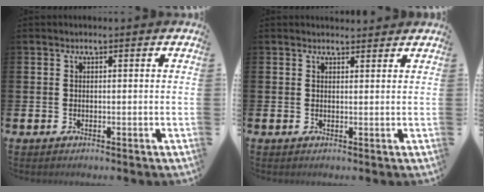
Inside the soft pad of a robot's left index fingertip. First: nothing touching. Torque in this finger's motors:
{"motor_torque": [0.29, -1.45, -0.03, -0.02]}